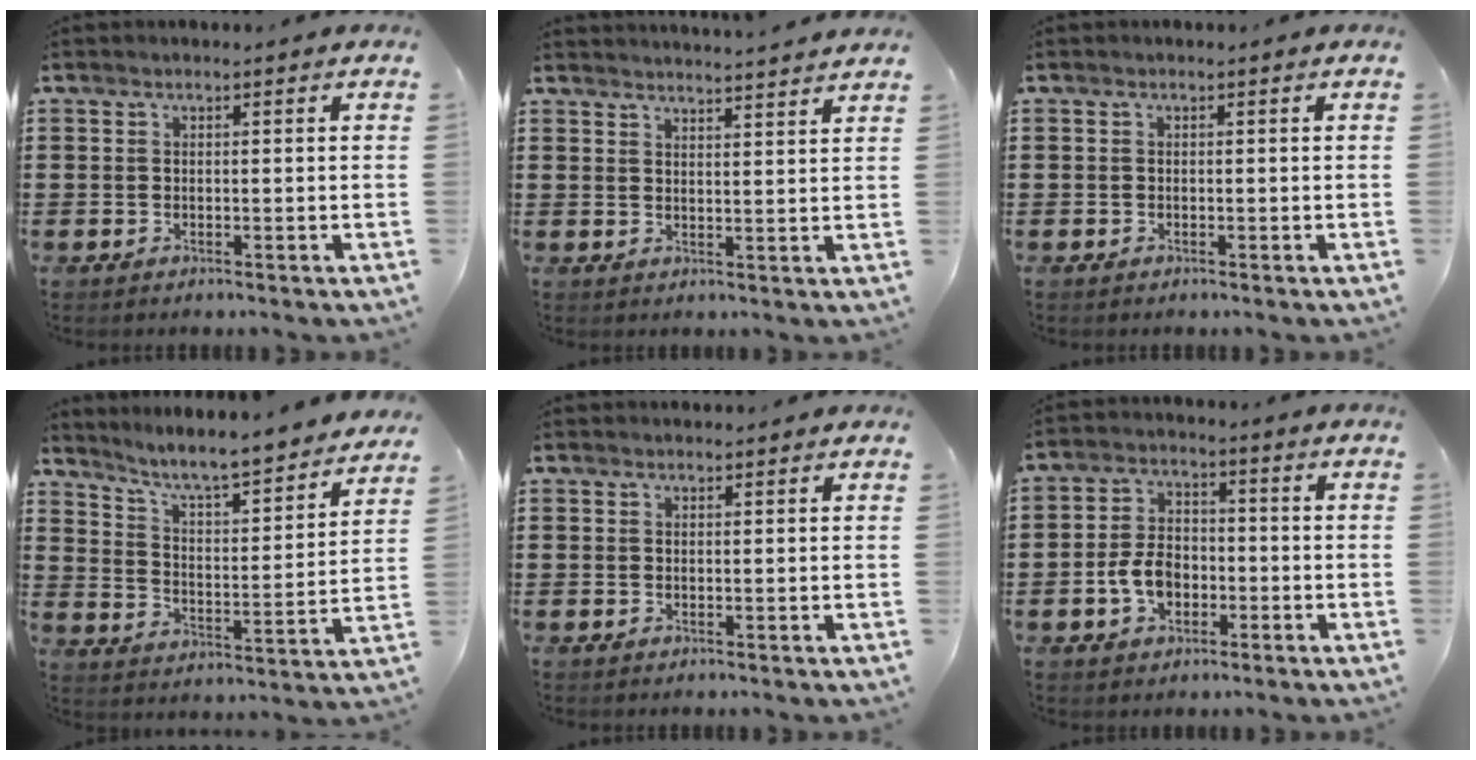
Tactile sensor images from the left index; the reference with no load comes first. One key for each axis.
{"total": 3.0, "fx": 2.9, "fy": -0.8, "fz": 0.0, "tx": -0.008, "ty": -0.016, "tz": 0.054}
{"total": 0.0}
{"total": 6.0, "fx": 5.5, "fy": -0.3, "fz": 2.4, "tx": -0.072, "ty": -0.049, "tz": 0.085}
{"total": 0.7, "fx": 0.7, "fy": 0.1, "fz": 0.1, "tx": -0.003, "ty": -0.001, "tz": 0.015}
{"total": 6.0, "fx": -1.9, "fy": 3.9, "fz": 4.1, "tx": -0.102, "ty": 0.002, "tz": -0.042}